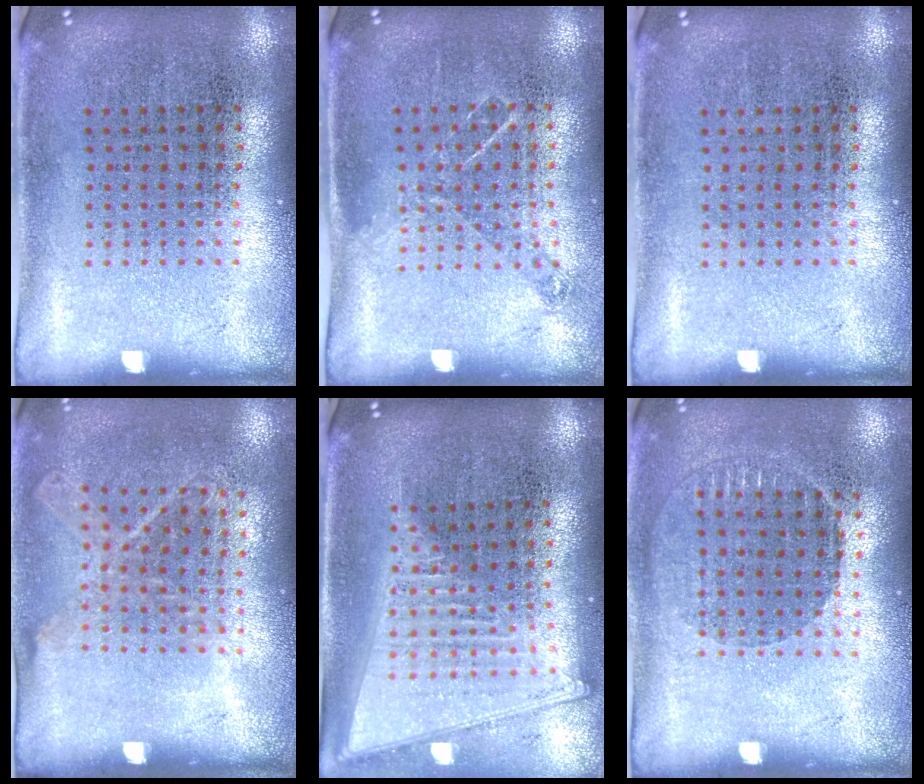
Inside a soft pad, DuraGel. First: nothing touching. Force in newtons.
{"total": 0.8, "press": 0.8, "slide": 0.2}
{"total": 0.0}
{"total": 1.2, "press": 1.0, "slide": 0.6}
{"total": 2.1, "press": 1.8, "slide": 1.2}
{"total": 0.9, "press": 0.8, "slide": 0.3}